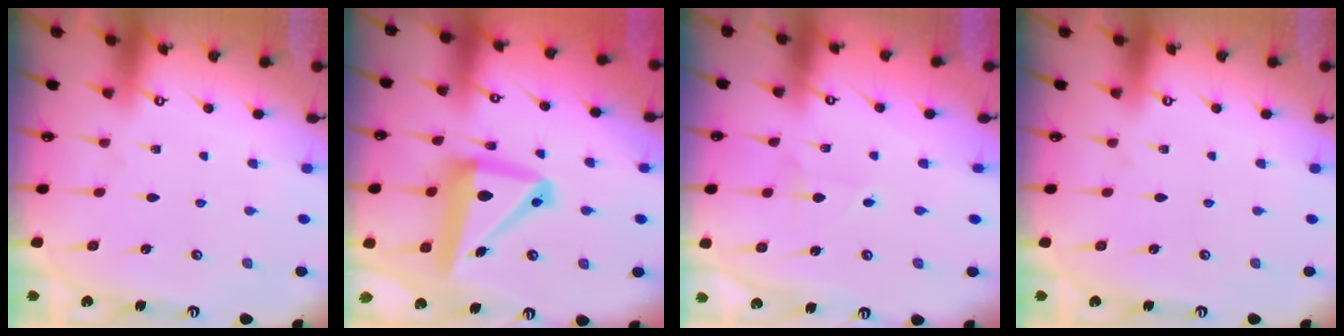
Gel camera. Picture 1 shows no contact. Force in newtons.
{"total": 15.5, "press": 15.3, "slide": 2.2}
{"total": 1.9, "press": 1.9, "slide": 0.1}
{"total": 0.0}